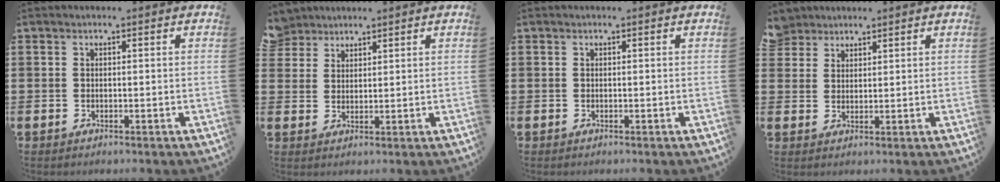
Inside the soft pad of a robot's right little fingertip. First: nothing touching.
{"total": 3.6, "force": [3.3, 1.3, -0.5], "torque": [0.004, -0.007, 0.064]}
{"total": 0.0}
{"total": 3.5, "force": [3.2, 1.3, -0.4], "torque": [0.011, -0.010, 0.062]}